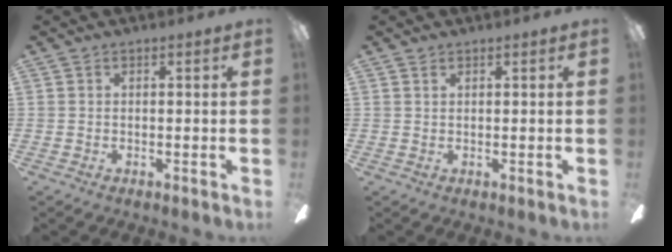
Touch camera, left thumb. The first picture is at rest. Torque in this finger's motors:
{"motor_torque": [-0.11, -0.19, -0.22, 0.01, -0.02]}